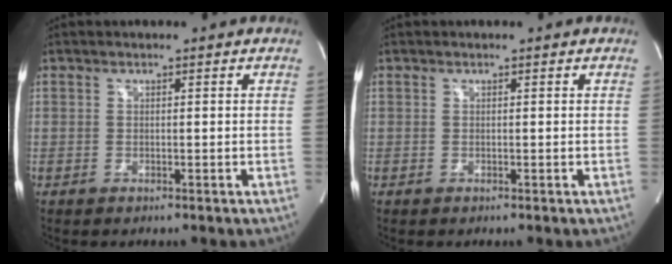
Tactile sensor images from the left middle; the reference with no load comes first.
{"total": 0.0}